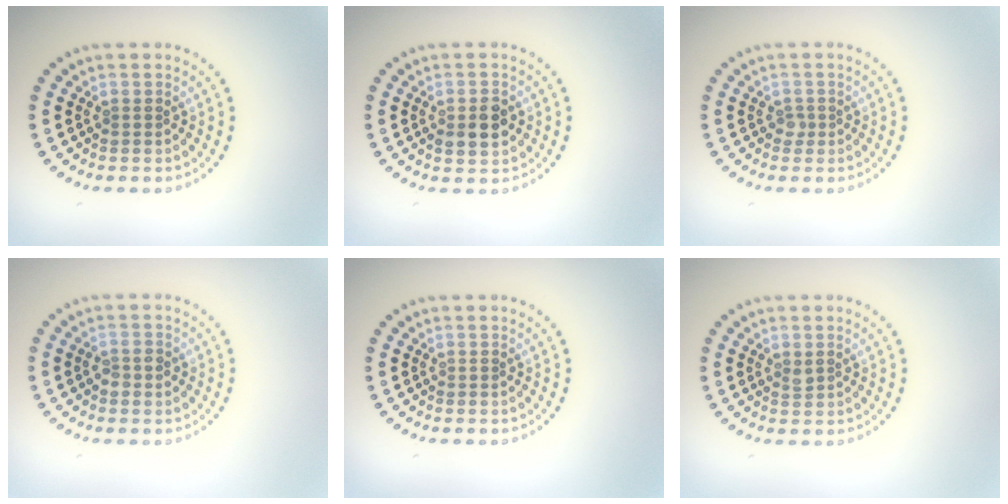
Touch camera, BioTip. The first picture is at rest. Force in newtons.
{"total": 2.9, "press": 2.9, "slide": 0.3}
{"total": 0.8, "press": 0.6, "slide": 0.6}
{"total": 1.3, "press": 1.3, "slide": 0.3}
{"total": 0.0}
{"total": 0.6, "press": 0.6, "slide": 0.3}